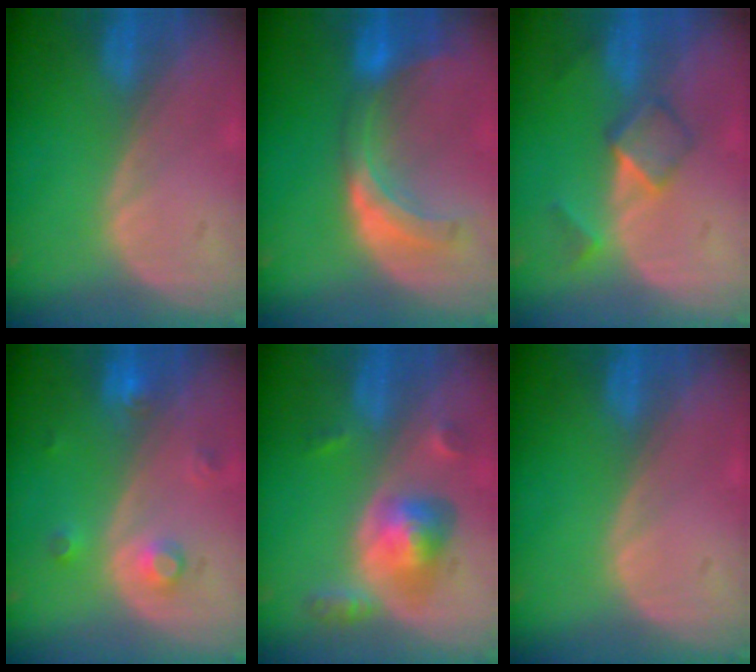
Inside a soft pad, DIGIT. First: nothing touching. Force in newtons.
{"total": 7.5, "press": 6.8, "slide": 3.2}
{"total": 5.2, "press": 4.6, "slide": 2.4}
{"total": 3.4, "press": 3.0, "slide": 1.6}
{"total": 6.1, "press": 5.7, "slide": 2.2}
{"total": 0.0}